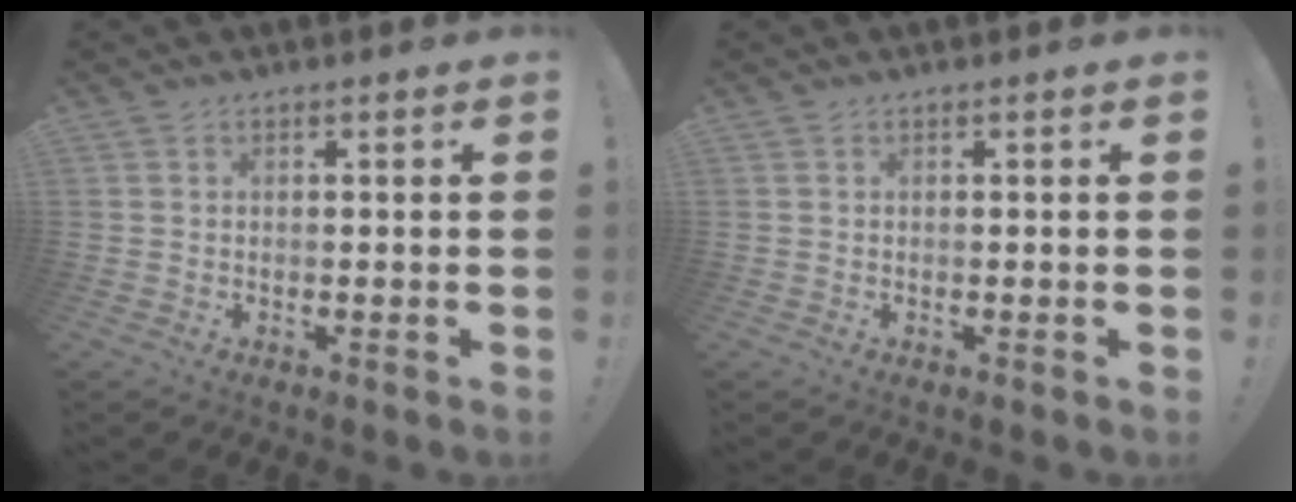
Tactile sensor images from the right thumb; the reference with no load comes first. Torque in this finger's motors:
{"motor_torque": [0.00, 0.00, 0.00, 0.00, 0.00]}